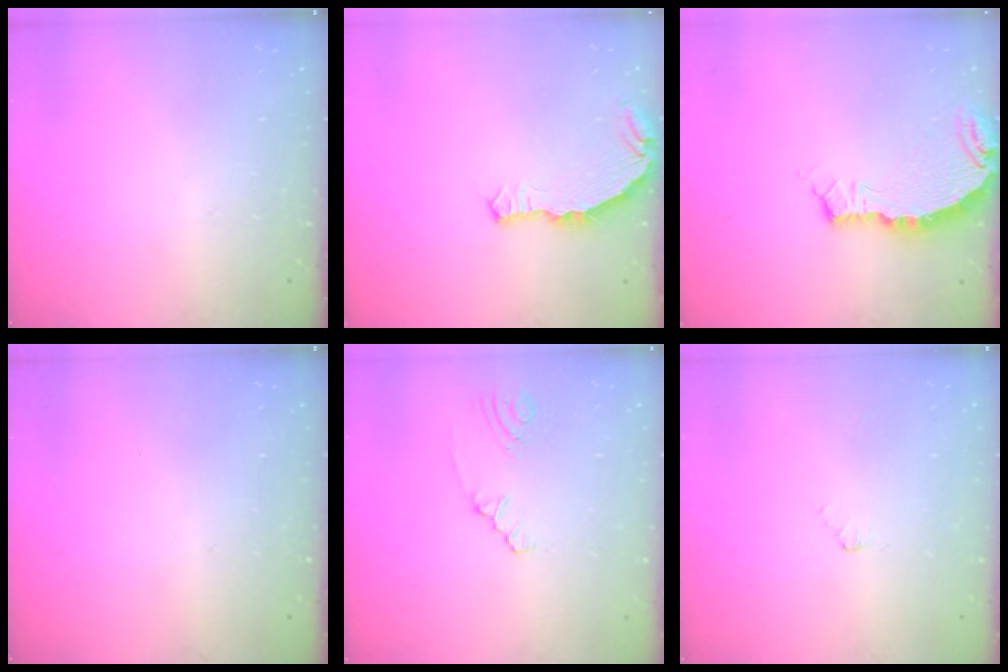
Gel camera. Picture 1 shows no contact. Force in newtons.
{"total": 7.3, "press": 5.8, "slide": 4.4}
{"total": 5.7, "press": 5.7, "slide": 0.3}
{"total": 0.0}
{"total": 1.6, "press": 1.6, "slide": 0.3}
{"total": 1.3, "press": 1.3, "slide": 0.3}